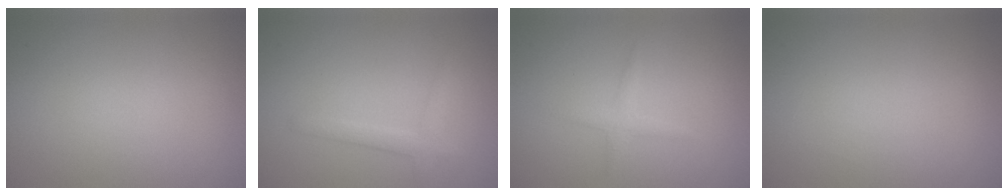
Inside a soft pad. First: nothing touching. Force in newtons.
{"total": 1.8, "press": 1.7, "slide": 0.1}
{"total": 1.2, "press": 1.2, "slide": 0.0}
{"total": 0.0}